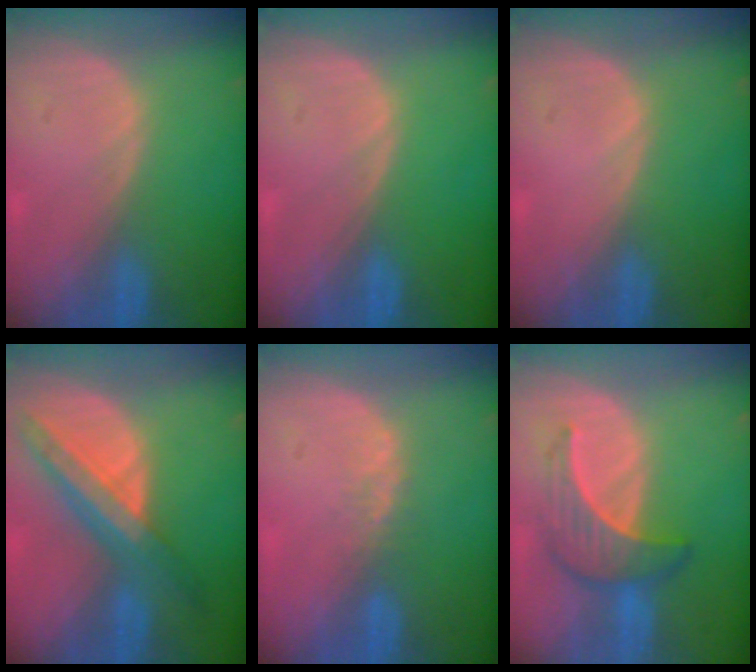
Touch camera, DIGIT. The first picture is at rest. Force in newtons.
{"total": 0.0}
{"total": 0.0}
{"total": 8.8, "press": 7.7, "slide": 4.3}
{"total": 2.1, "press": 1.7, "slide": 1.2}
{"total": 6.5, "press": 6.4, "slide": 1.5}